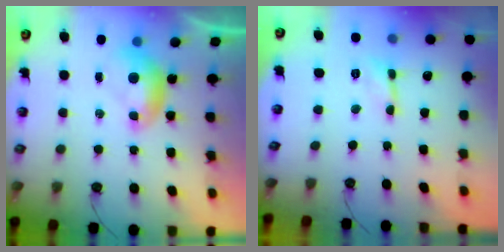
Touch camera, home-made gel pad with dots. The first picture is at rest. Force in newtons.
{"total": 0.0}